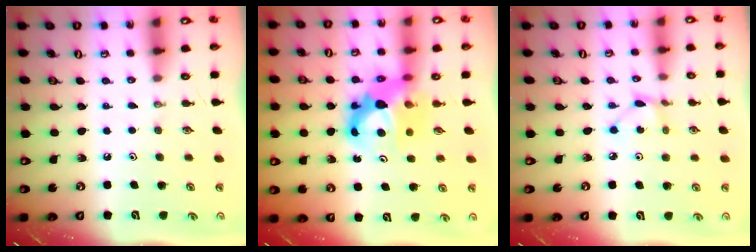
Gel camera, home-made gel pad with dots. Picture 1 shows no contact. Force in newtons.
{"total": 11.0, "press": 10.9, "slide": 0.8}
{"total": 3.1, "press": 3.0, "slide": 0.4}